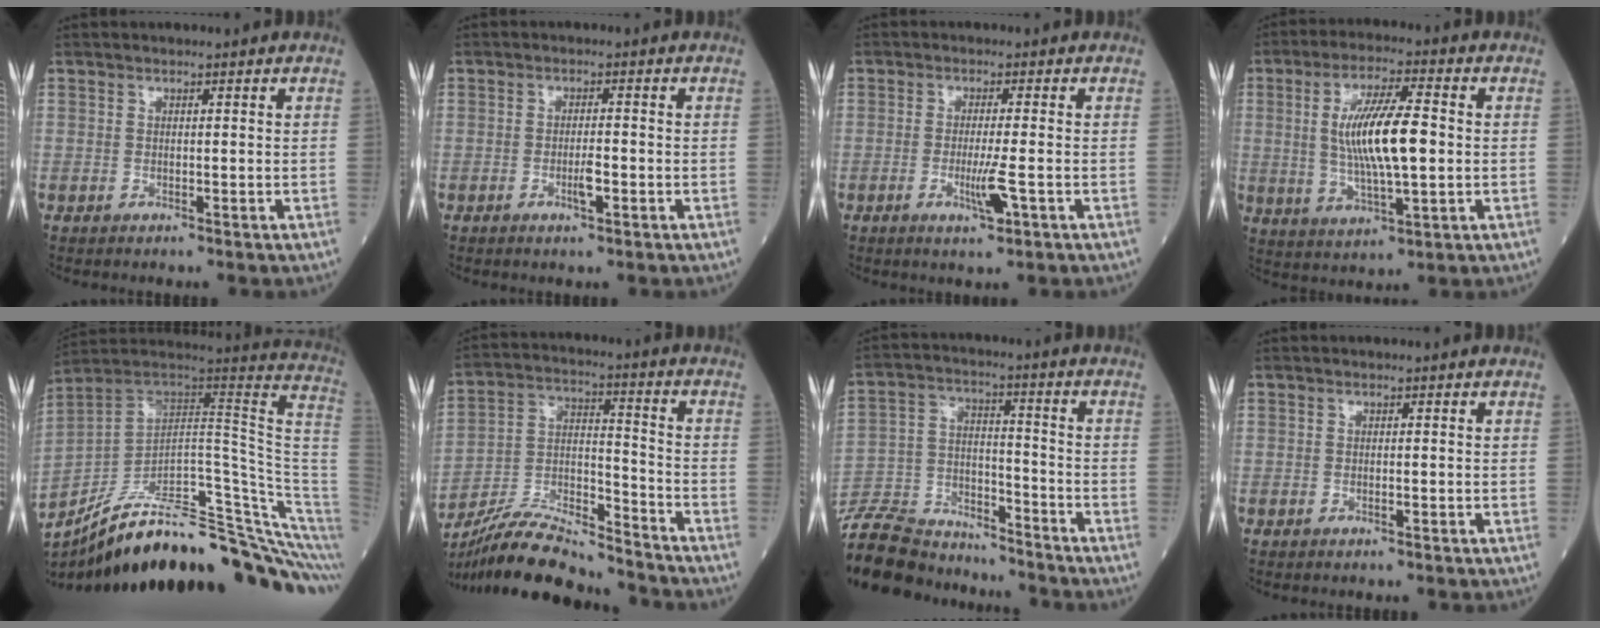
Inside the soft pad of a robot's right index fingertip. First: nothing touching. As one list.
[{"total": 2.6, "force": [-1.0, 0.4, 2.4], "torque": [-0.042, 0.000, -0.015]}, {"total": 4.1, "force": [-1.4, 0.0, 3.8], "torque": [-0.072, -0.009, -0.025]}, {"total": 11.9, "force": [0.6, 2.3, 11.7], "torque": [-0.223, 0.004, 0.014]}, {"total": 28.6, "force": [-21.9, 2.7, 18.1], "torque": [-0.160, 0.016, -0.320]}, {"total": 15.9, "force": [-14.8, 1.7, 5.5], "torque": [-0.106, 0.010, -0.268]}, {"total": 15.2, "force": [-14.4, 3.5, 3.2], "torque": [-0.061, 0.020, -0.250]}, {"total": 0.6, "force": [-0.2, 0.0, 0.5], "torque": [-0.011, 0.000, -0.003]}]